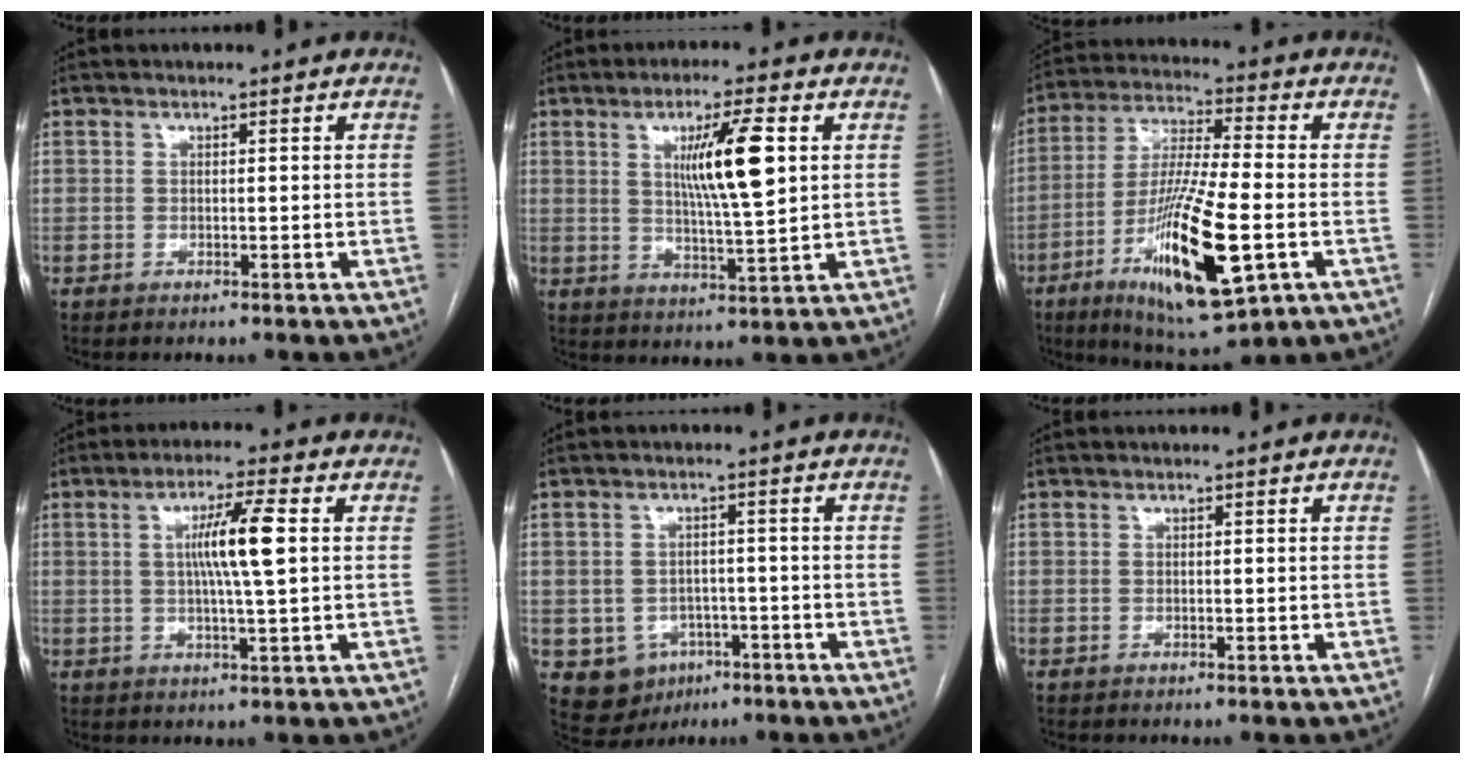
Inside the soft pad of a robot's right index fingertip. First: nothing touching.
{"total": 9.8, "force": [2.8, 0.6, 9.4], "torque": [-0.159, -0.005, 0.047]}
{"total": 18.1, "force": [-5.9, 2.8, 16.9], "torque": [-0.323, -0.027, -0.096]}
{"total": 7.5, "force": [1.2, -0.2, 7.4], "torque": [-0.133, 0.001, 0.019]}
{"total": 7.1, "force": [-2.9, 6.3, 1.8], "torque": [-0.032, 0.009, -0.030]}
{"total": 0.0}